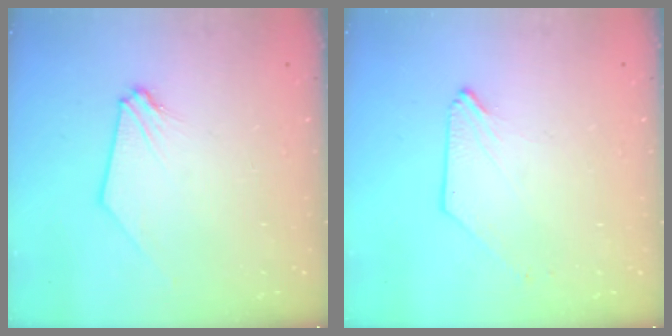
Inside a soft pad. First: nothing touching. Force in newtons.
{"total": 0.0}